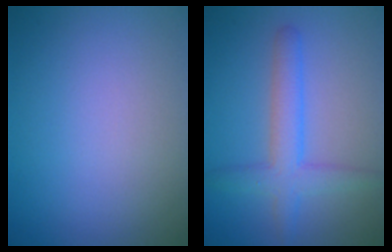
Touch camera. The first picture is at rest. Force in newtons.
{"total": 3.7, "press": 3.7, "slide": 0.1}